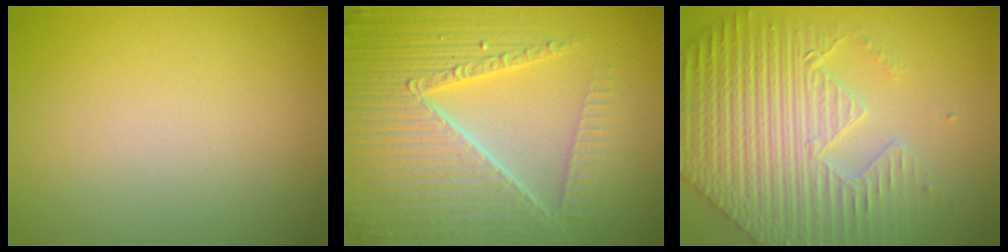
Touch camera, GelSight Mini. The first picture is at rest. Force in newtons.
{"total": 8.6, "press": 6.0, "slide": 6.2}
{"total": 7.5, "press": 6.1, "slide": 4.4}